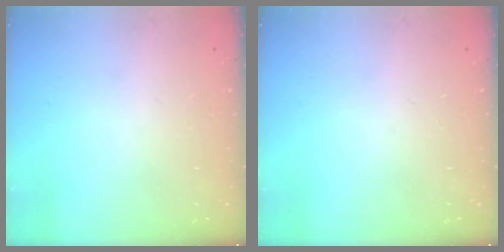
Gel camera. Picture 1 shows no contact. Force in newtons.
{"total": 0.0}